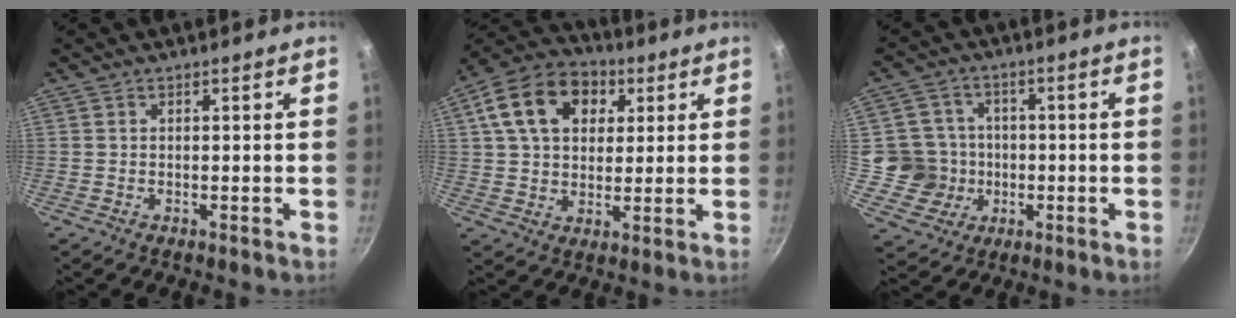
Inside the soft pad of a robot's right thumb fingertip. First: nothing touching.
{"total": 16.1, "force": [5.3, 11.5, 9.8], "torque": [-0.155, 0.014, 0.075]}
{"total": 9.0, "force": [-1.0, 8.9, 1.4], "torque": [0.010, 0.021, -0.022]}